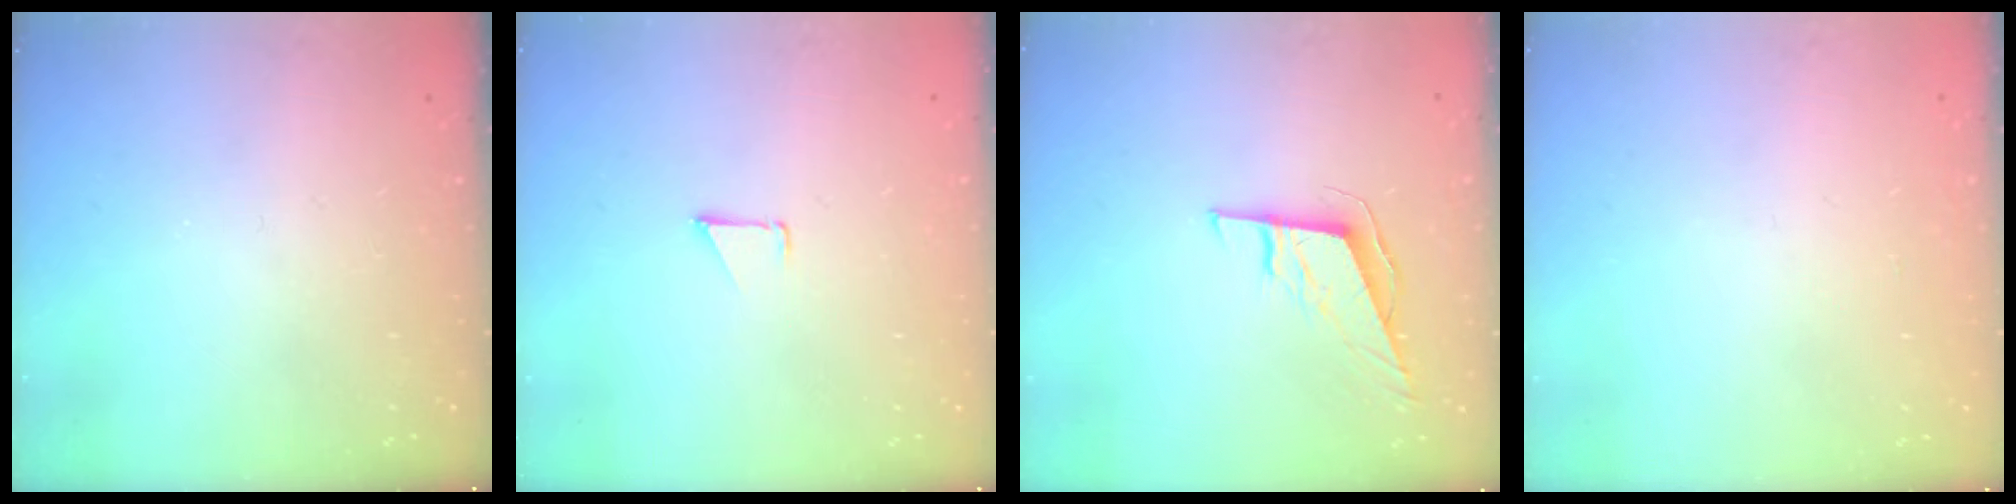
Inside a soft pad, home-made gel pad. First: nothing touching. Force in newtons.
{"total": 0.9, "press": 0.8, "slide": 0.1}
{"total": 6.9, "press": 6.3, "slide": 2.8}
{"total": 0.9, "press": 0.9, "slide": 0.0}